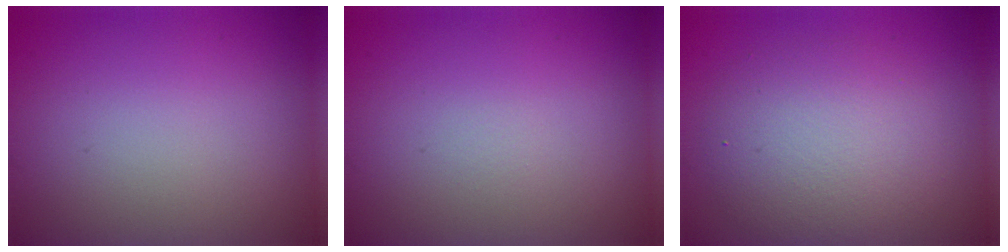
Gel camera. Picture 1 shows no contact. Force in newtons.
{"total": 0.0}
{"total": 4.9, "press": 4.8, "slide": 0.3}